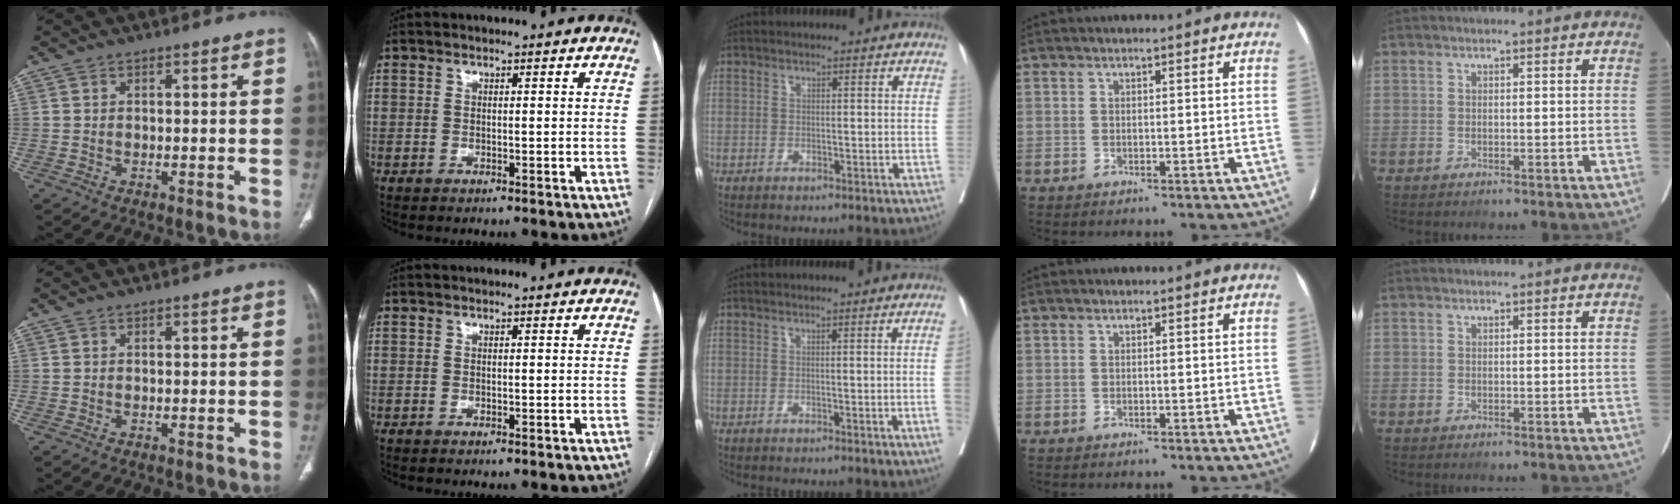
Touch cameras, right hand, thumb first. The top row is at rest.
{"middle": {"total": 2.6, "force": [-0.2, -1.1, 2.4], "torque": [-0.038, -0.006, 0.001]}}